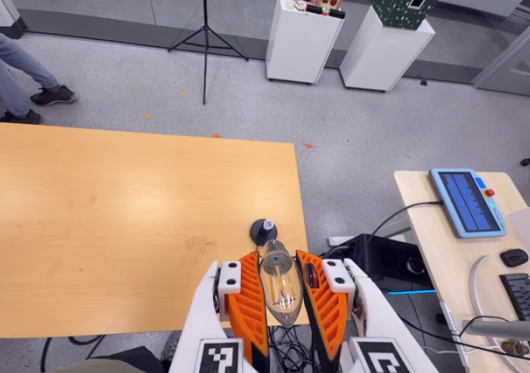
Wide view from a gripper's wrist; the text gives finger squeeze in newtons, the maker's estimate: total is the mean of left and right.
{"total": 17.9, "left": 19.0, "right": 16.9}